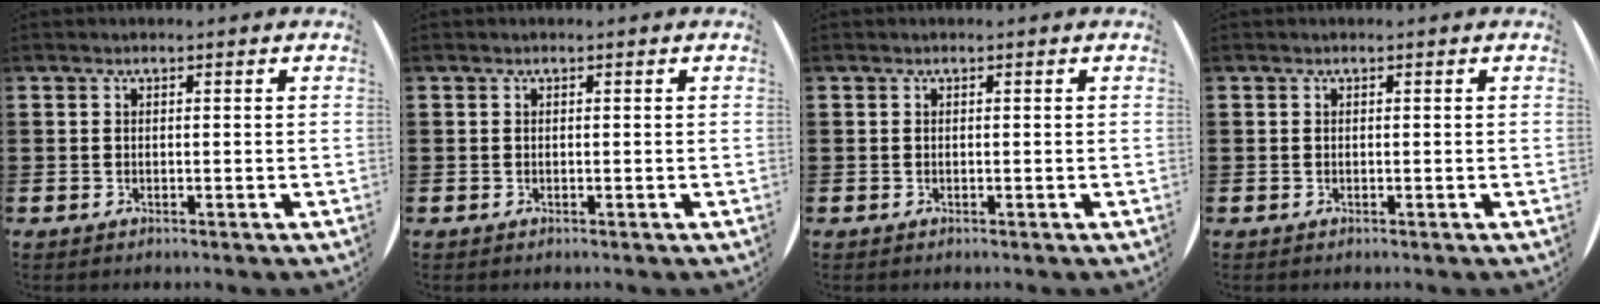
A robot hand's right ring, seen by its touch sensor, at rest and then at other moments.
{"total": 0.0}
{"total": 0.0}
{"total": 0.0}